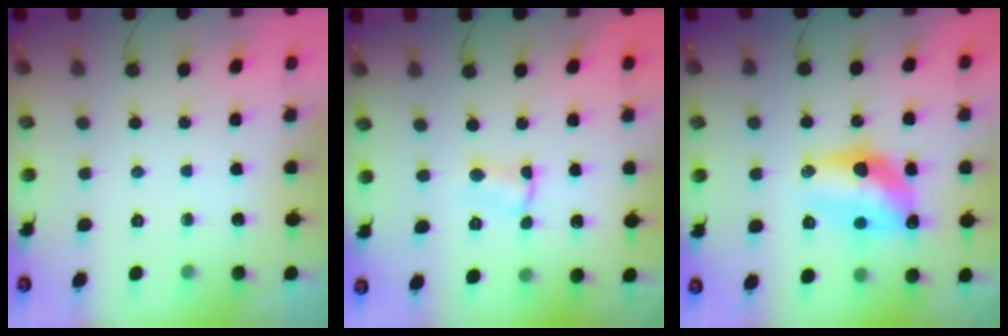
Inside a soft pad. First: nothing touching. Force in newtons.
{"total": 2.9, "press": 2.7, "slide": 1.0}
{"total": 12.8, "press": 12.8, "slide": 0.8}